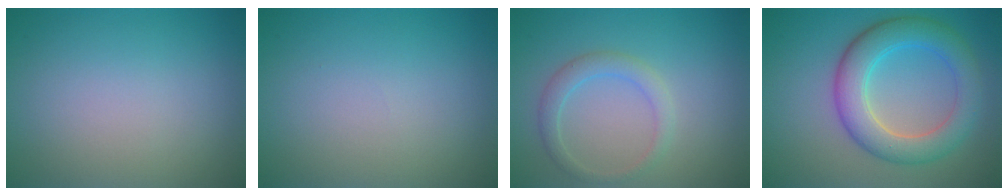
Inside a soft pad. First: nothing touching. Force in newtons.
{"total": 0.0}
{"total": 2.1, "press": 2.1, "slide": 0.1}
{"total": 6.2, "press": 6.1, "slide": 0.4}